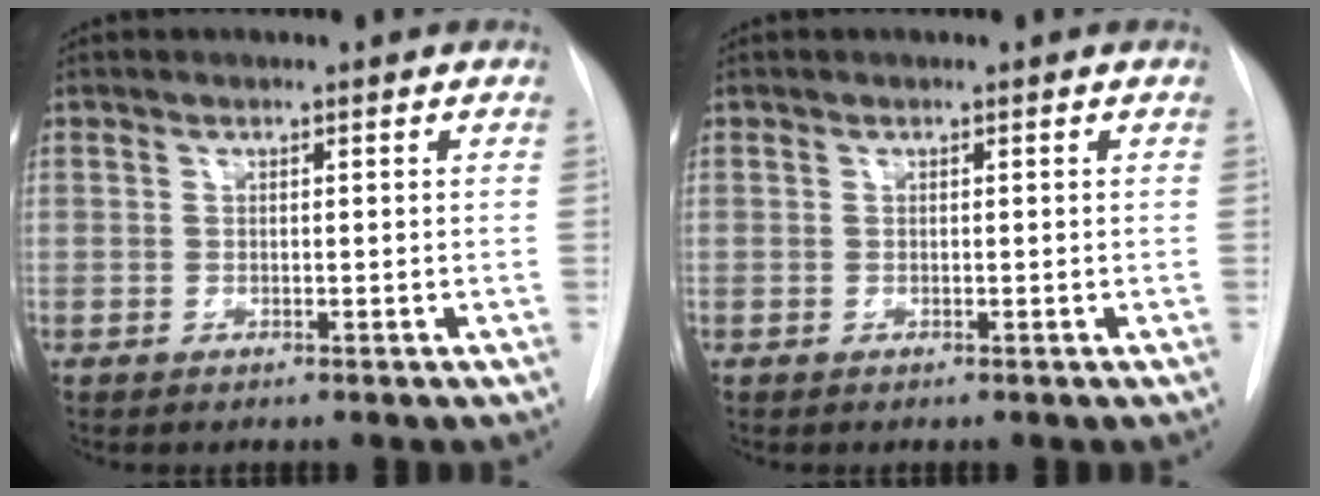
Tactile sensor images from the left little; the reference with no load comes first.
{"total": 0.0}